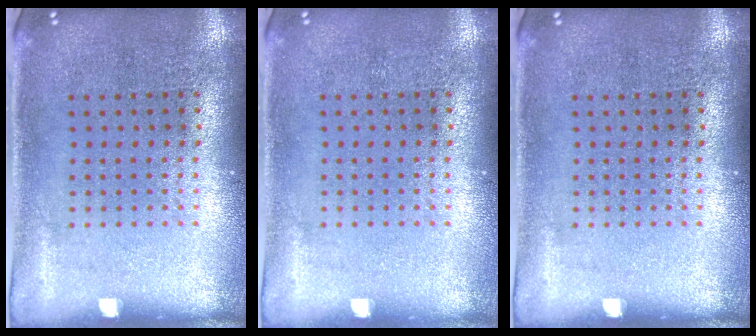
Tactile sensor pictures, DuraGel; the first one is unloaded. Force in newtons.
{"total": 0.0}
{"total": 0.0}